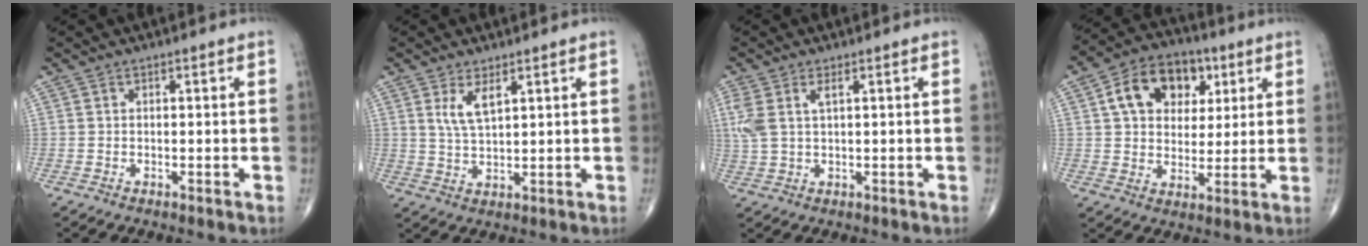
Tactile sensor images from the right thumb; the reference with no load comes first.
{"total": 4.7, "force": [2.2, 1.6, 3.8], "torque": [-0.072, -0.015, 0.051]}
{"total": 5.7, "force": [1.8, 2.5, 4.7], "torque": [-0.129, 0.009, 0.045]}
{"total": 13.9, "force": [4.7, 10.0, 8.5], "torque": [-0.105, 0.001, 0.072]}